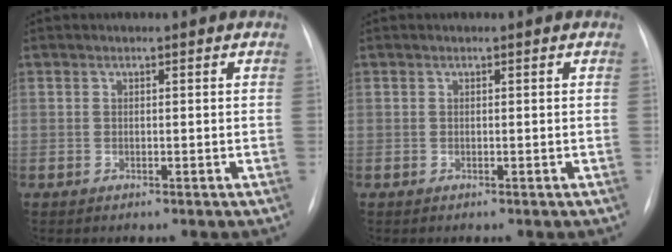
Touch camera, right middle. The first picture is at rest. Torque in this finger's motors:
{"motor_torque": [0.00, 0.00, 0.00, 0.00]}